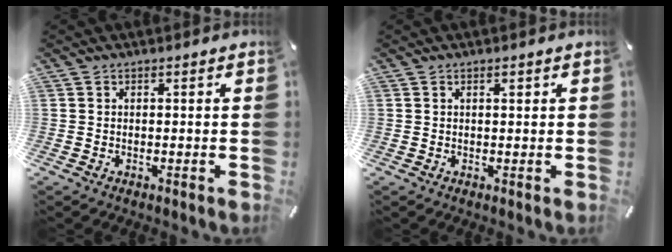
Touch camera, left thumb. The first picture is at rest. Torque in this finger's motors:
{"motor_torque": [0.08, 0.05, -0.02, -0.14, 0.02]}